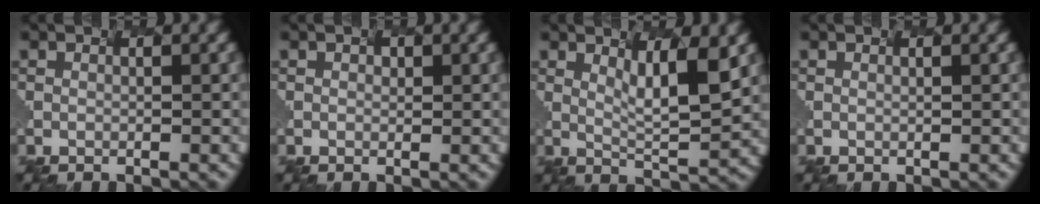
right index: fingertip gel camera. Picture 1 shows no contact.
{"total": 1.3, "force": [-0.3, -0.9, -0.9], "torque": [-0.005, -0.007, 0.023]}
{"total": 2.6, "force": [1.2, -0.3, 2.3], "torque": [-0.074, -0.021, 0.051]}
{"total": 0.0}